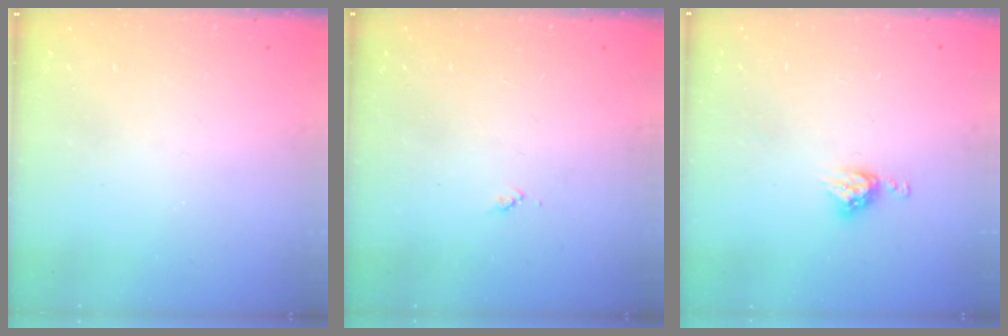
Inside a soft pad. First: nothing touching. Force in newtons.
{"total": 4.0, "press": 3.9, "slide": 0.5}
{"total": 6.4, "press": 6.4, "slide": 0.4}